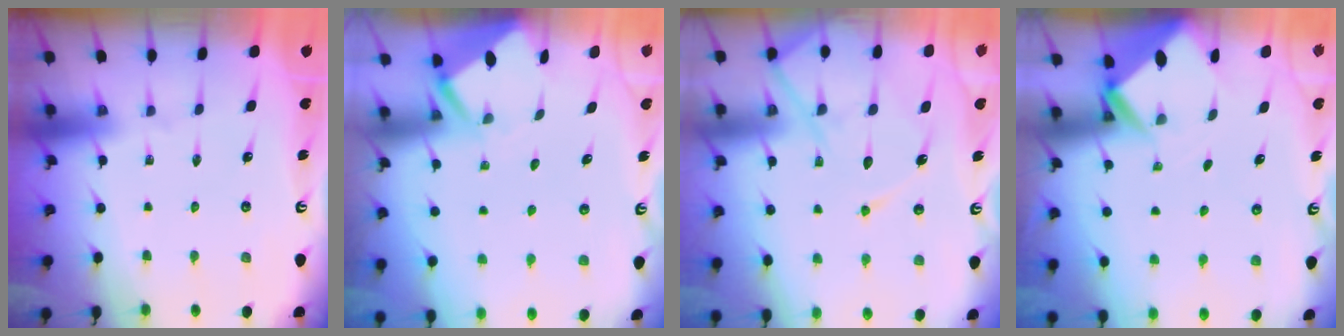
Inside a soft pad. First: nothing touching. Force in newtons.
{"total": 3.7, "press": 3.7, "slide": 0.3}
{"total": 13.1, "press": 13.0, "slide": 1.3}
{"total": 2.7, "press": 2.7, "slide": 0.1}